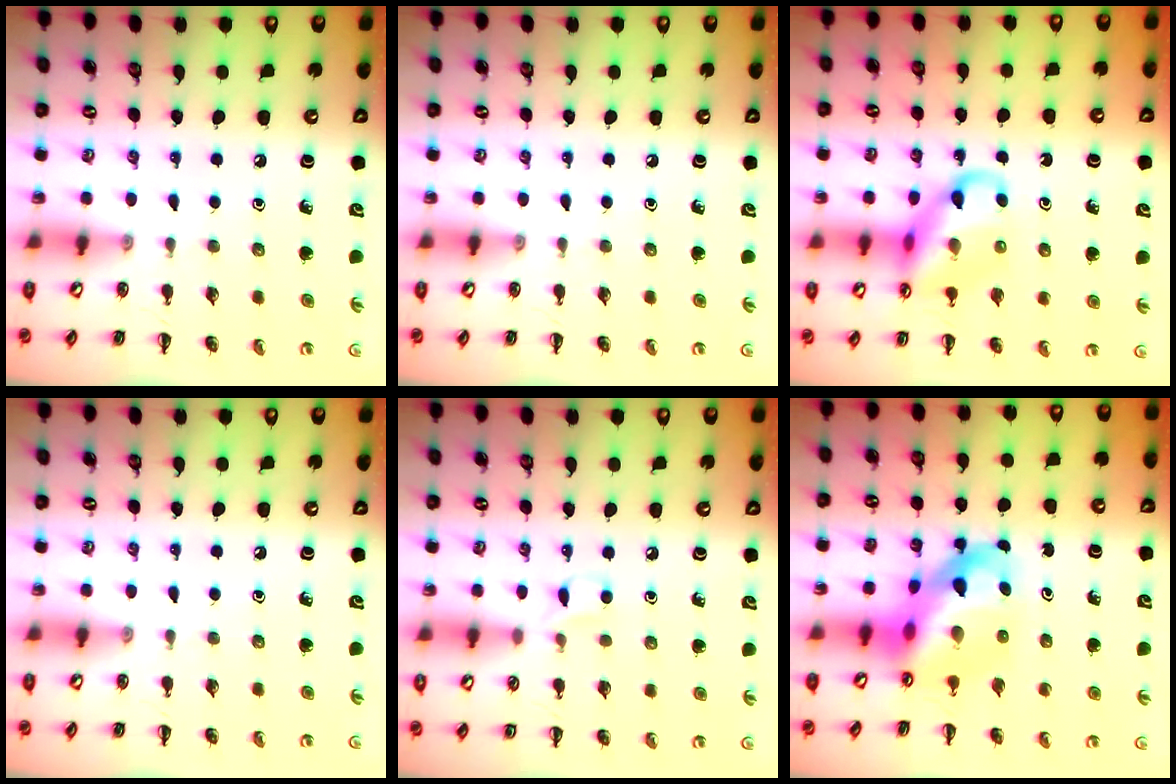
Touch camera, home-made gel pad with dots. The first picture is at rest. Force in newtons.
{"total": 0.0}
{"total": 13.7, "press": 13.5, "slide": 2.3}
{"total": 0.0}
{"total": 4.1, "press": 4.0, "slide": 1.0}
{"total": 11.8, "press": 11.3, "slide": 3.2}